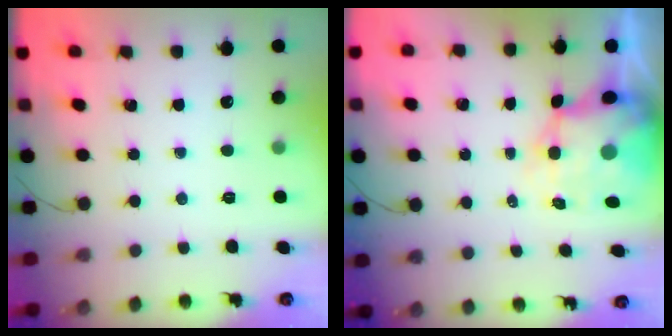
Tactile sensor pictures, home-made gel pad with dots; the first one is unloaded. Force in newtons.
{"total": 8.9, "press": 8.3, "slide": 3.0}